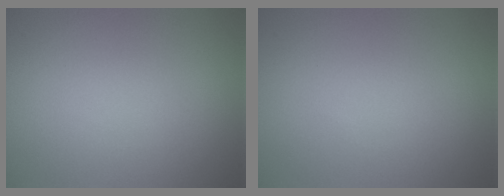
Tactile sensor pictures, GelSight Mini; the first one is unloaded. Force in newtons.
{"total": 0.0}